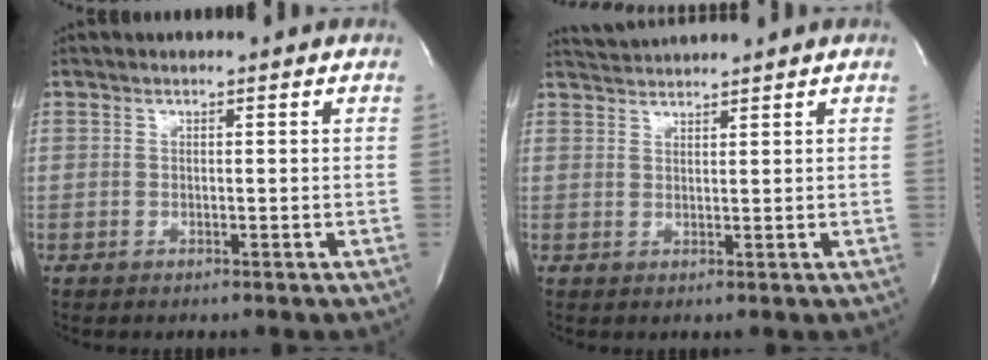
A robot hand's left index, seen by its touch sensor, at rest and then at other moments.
{"total": 2.8, "force": [2.6, -1.0, -0.2], "torque": [0.000, 0.007, 0.055]}